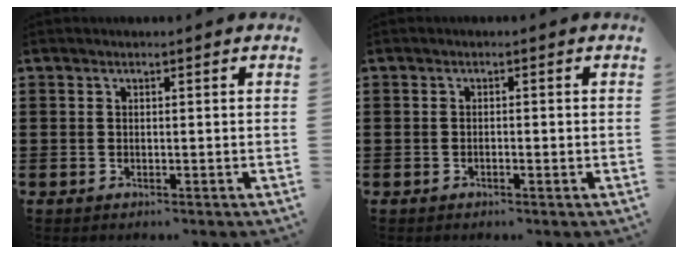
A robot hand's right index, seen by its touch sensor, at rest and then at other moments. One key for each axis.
{"total": 0.8, "fx": -0.4, "fy": 0.1, "fz": 0.6, "tx": -0.012, "ty": -0.003, "tz": -0.007}